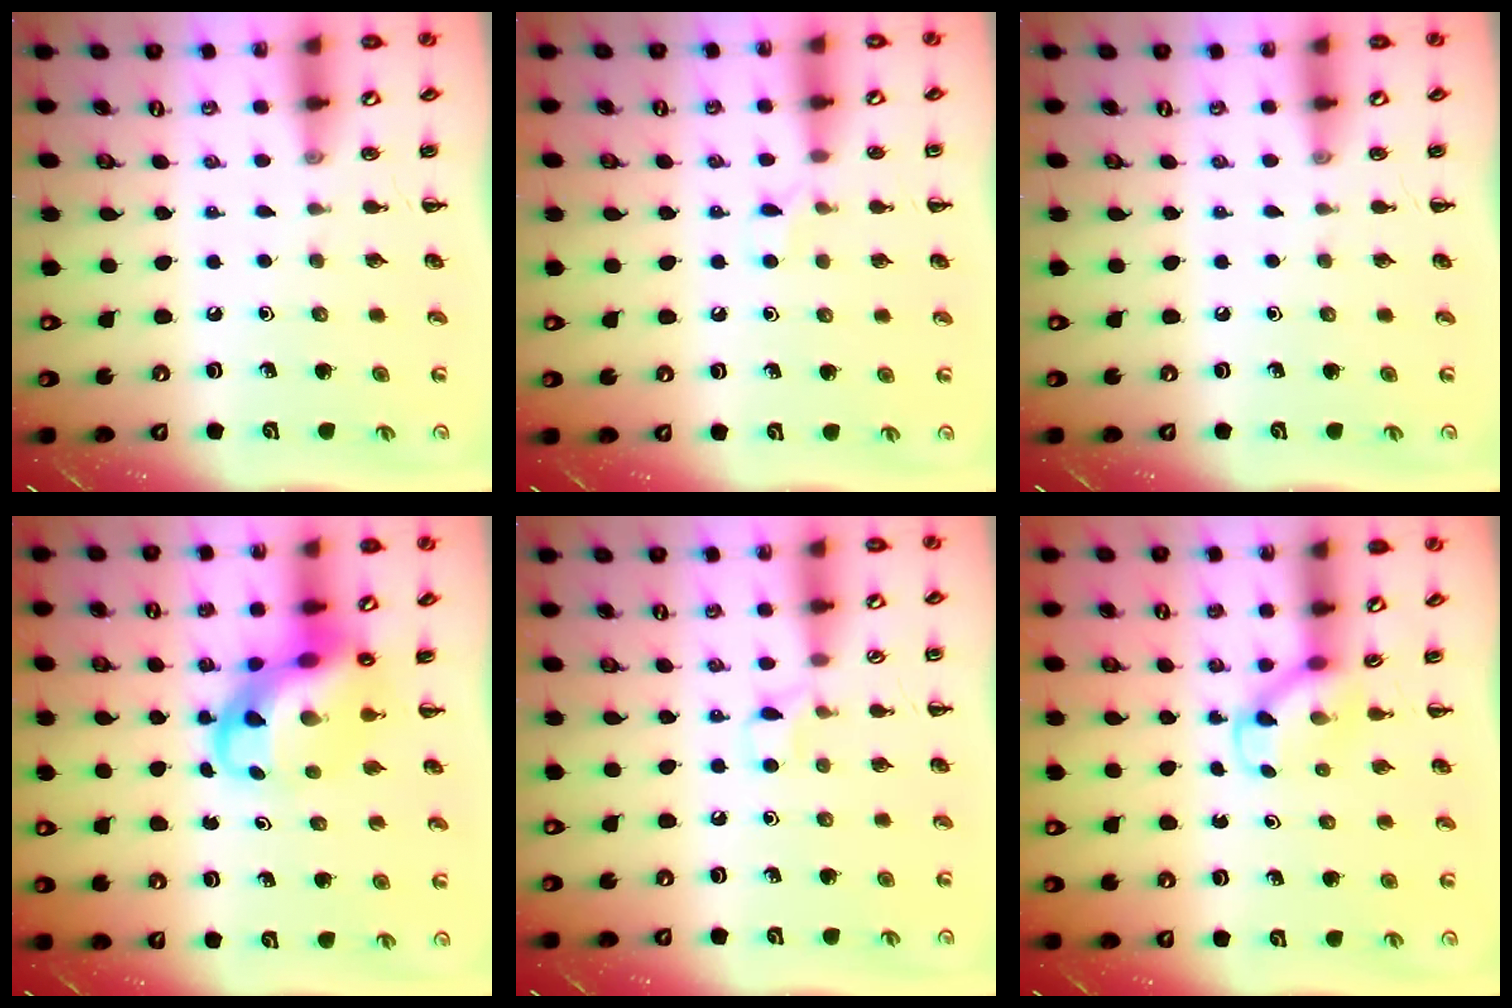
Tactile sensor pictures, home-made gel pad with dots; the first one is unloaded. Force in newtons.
{"total": 5.4, "press": 5.1, "slide": 1.6}
{"total": 0.0}
{"total": 7.6, "press": 7.3, "slide": 2.1}
{"total": 4.0, "press": 3.7, "slide": 1.5}
{"total": 3.3, "press": 3.0, "slide": 1.2}